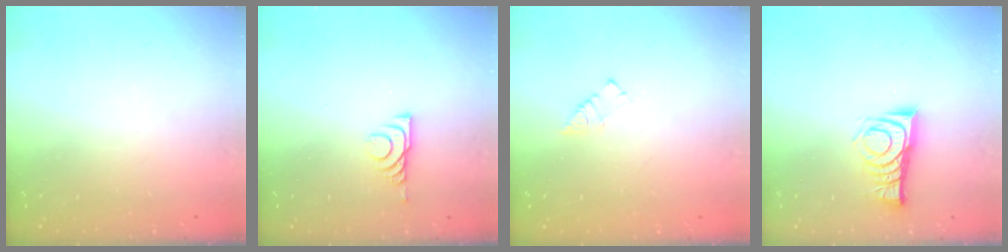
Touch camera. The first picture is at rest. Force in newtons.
{"total": 5.8, "press": 5.7, "slide": 0.8}
{"total": 3.3, "press": 3.3, "slide": 0.4}
{"total": 9.0, "press": 9.0, "slide": 0.2}